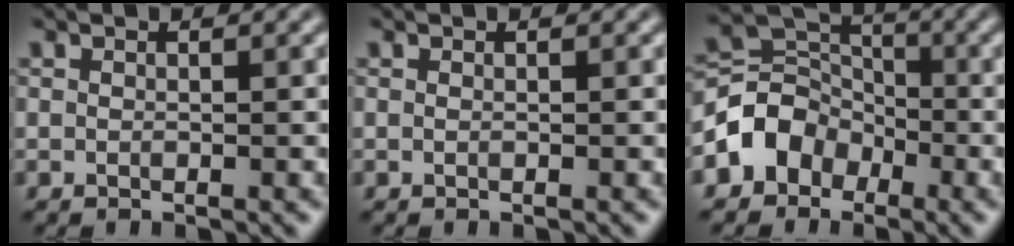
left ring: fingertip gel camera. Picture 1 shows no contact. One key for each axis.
{"total": 0.0}
{"total": 4.6, "fx": -2.3, "fy": 3.7, "fz": 1.3, "tx": -0.007, "ty": 0.011, "tz": -0.055}